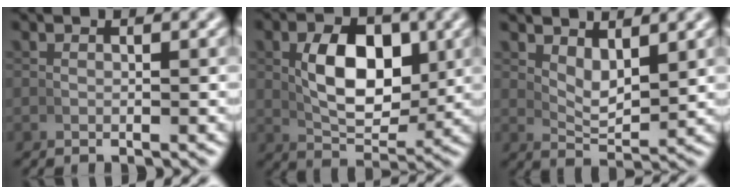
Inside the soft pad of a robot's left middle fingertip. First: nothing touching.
{"total": 7.0, "force": [1.2, 3.6, 5.8], "torque": [-0.089, -0.011, 0.028]}
{"total": 4.5, "force": [3.0, 1.5, 3.0], "torque": [-0.042, -0.011, 0.054]}